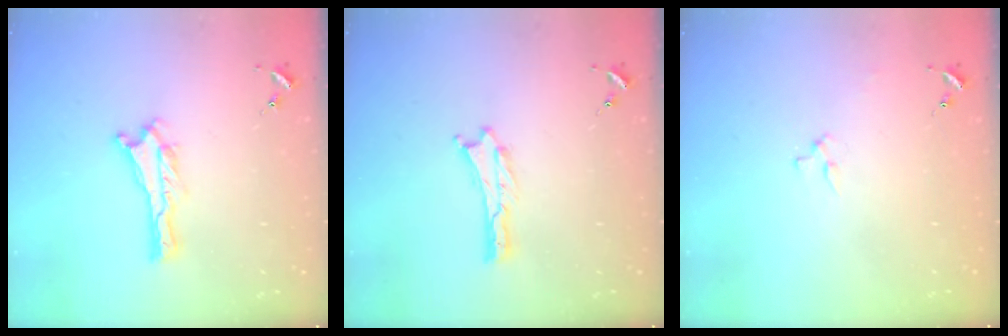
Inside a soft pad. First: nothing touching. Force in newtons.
{"total": 0.0}
{"total": 2.3, "press": 2.3, "slide": 0.3}